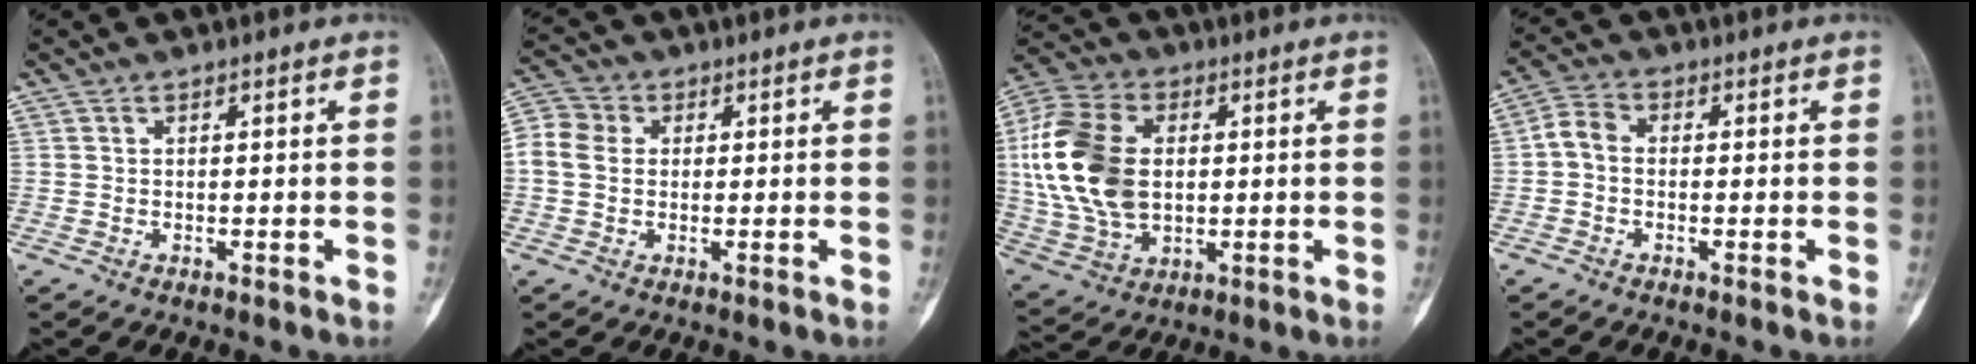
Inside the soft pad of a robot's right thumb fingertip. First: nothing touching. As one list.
[{"total": 7.5, "force": [0.5, 6.3, 3.9], "torque": [-0.075, 0.021, 0.003]}, {"total": 19.0, "force": [1.6, 12.5, 14.2], "torque": [-0.288, 0.006, 0.034]}, {"total": 3.9, "force": [-0.7, 2.8, 2.7], "torque": [-0.047, 0.017, -0.026]}]